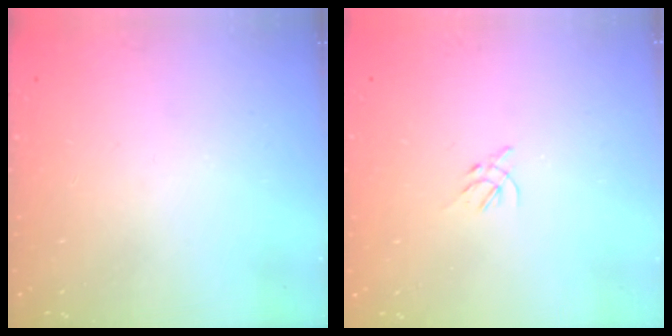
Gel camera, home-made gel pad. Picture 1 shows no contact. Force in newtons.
{"total": 2.3, "press": 2.2, "slide": 0.6}